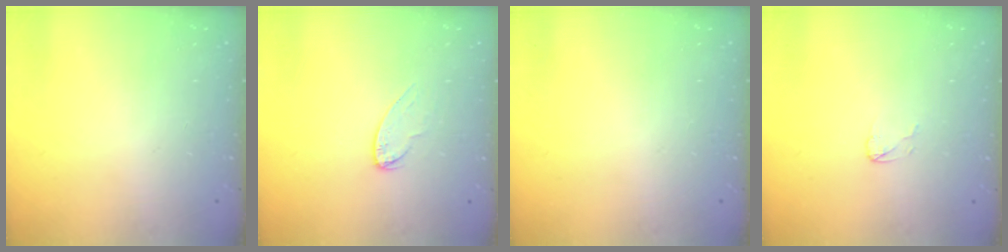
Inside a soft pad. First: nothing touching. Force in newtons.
{"total": 6.2, "press": 6.2, "slide": 0.4}
{"total": 0.0}
{"total": 2.6, "press": 2.6, "slide": 0.2}